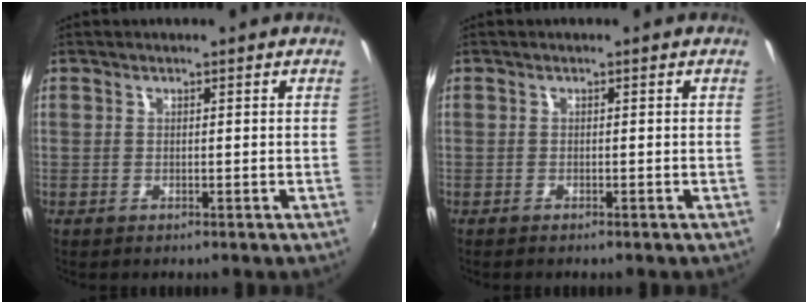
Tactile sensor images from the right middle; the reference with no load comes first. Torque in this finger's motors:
{"motor_torque": [-0.27, -0.10, 0.06, 0.00]}